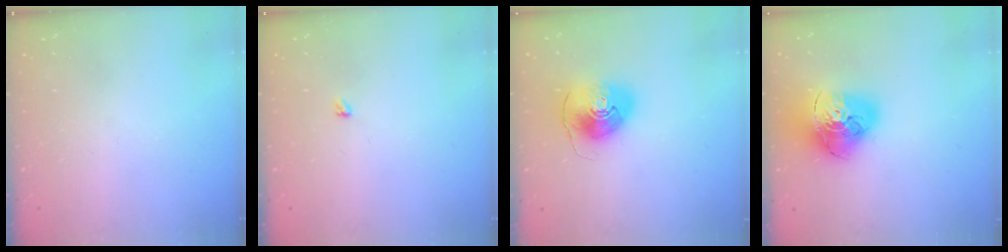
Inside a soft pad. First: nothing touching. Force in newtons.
{"total": 2.4, "press": 2.4, "slide": 0.4}
{"total": 10.3, "press": 10.2, "slide": 1.5}
{"total": 19.9, "press": 19.8, "slide": 2.2}